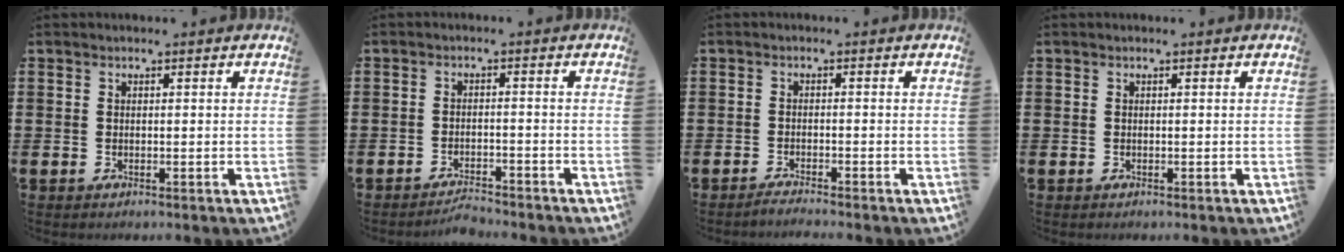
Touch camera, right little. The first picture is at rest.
{"total": 2.0, "force": [-2.0, 0.0, 0.2], "torque": [-0.008, 0.005, -0.042]}
{"total": 1.3, "force": [-1.2, -0.2, 0.4], "torque": [-0.006, 0.000, -0.024]}
{"total": 0.0}